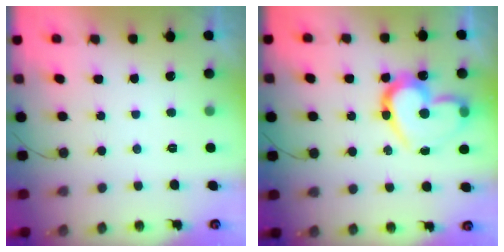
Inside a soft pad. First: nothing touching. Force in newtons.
{"total": 18.4, "press": 18.2, "slide": 2.0}